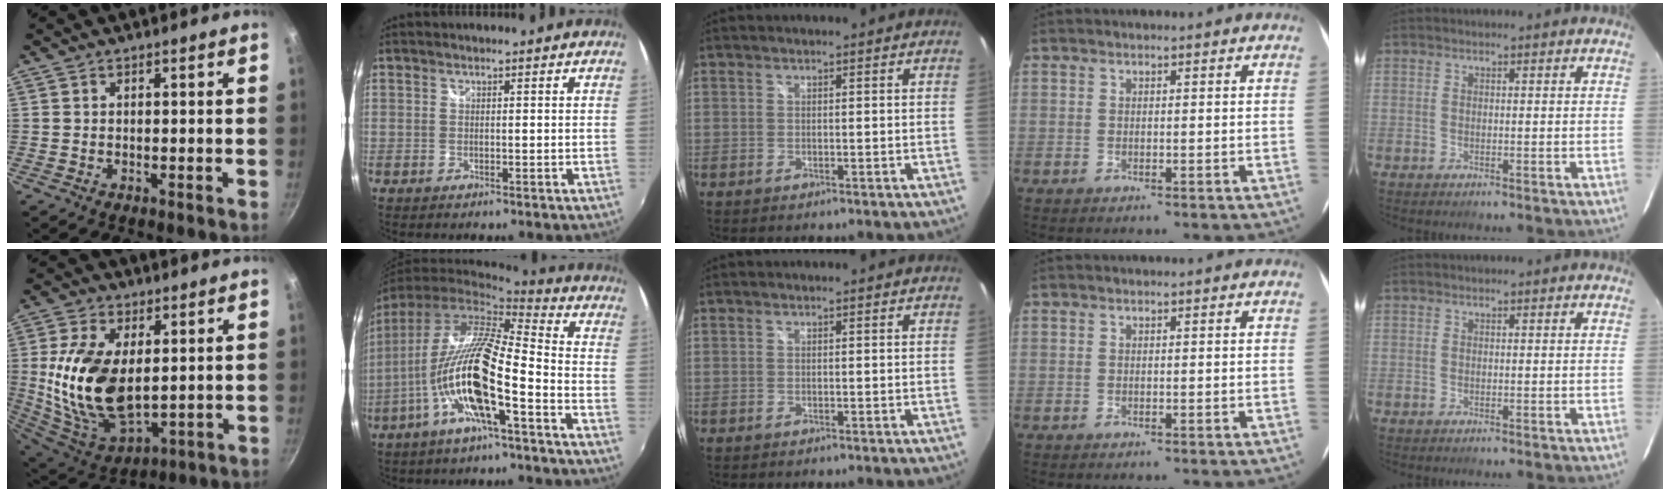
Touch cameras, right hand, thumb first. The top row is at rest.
{"thumb": {"total": 18.7, "force": [2.1, 10.7, 15.2], "torque": [-0.285, -0.019, 0.054]}, "index": {"total": 17.1, "force": [-5.4, 3.4, 15.8], "torque": [-0.282, -0.018, -0.108]}}